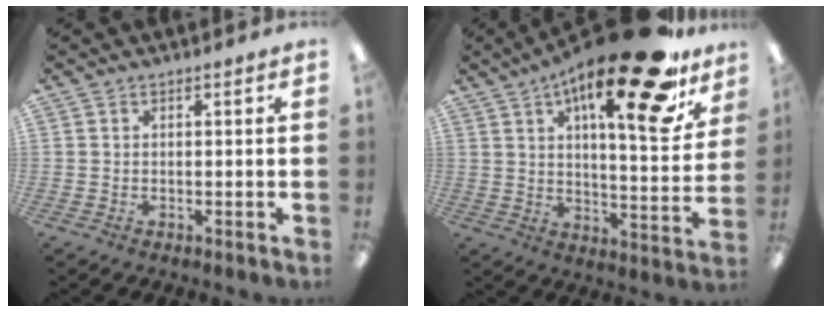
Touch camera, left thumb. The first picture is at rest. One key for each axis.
{"total": 24.3, "fx": 14.9, "fy": 7.0, "fz": 17.9, "tx": -0.260, "ty": -0.087, "tz": 0.230}